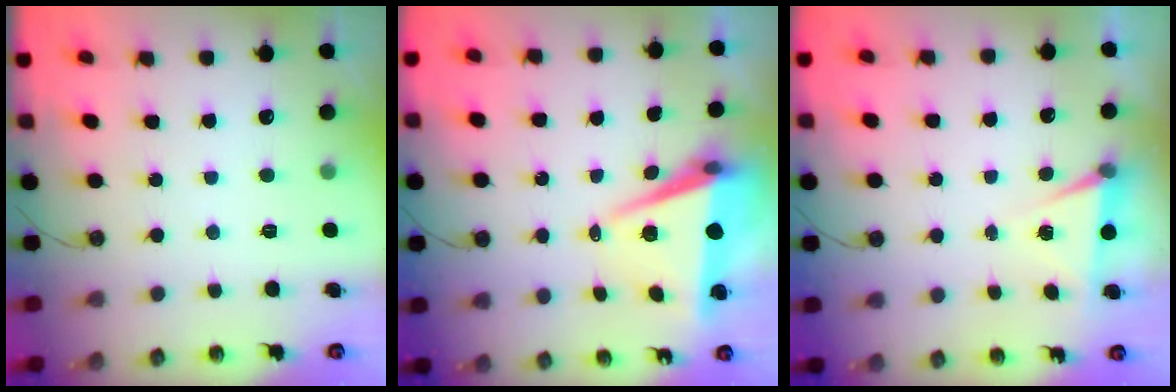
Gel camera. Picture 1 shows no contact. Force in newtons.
{"total": 7.7, "press": 6.4, "slide": 4.3}
{"total": 5.0, "press": 2.2, "slide": 4.5}